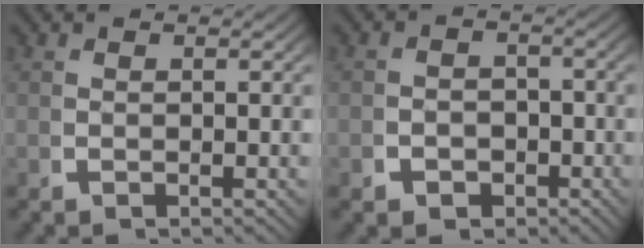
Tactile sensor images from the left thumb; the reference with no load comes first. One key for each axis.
{"total": 3.0, "fx": -1.4, "fy": 2.5, "fz": 0.9, "tx": -0.008, "ty": -0.011, "tz": -0.021}